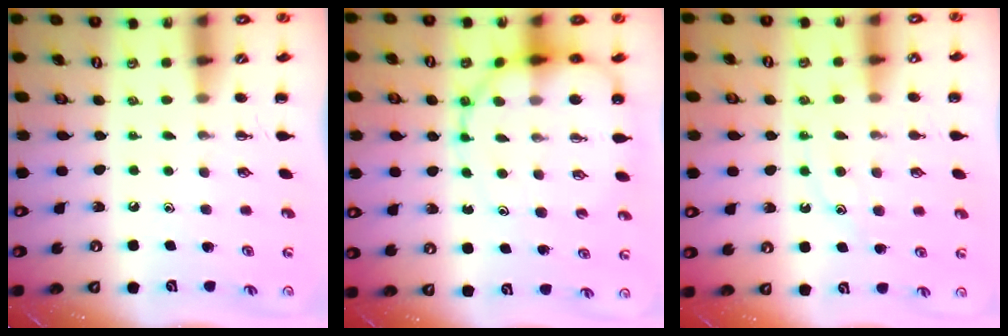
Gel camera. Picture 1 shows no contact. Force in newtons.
{"total": 12.7, "press": 12.3, "slide": 3.2}
{"total": 12.3, "press": 12.2, "slide": 0.8}